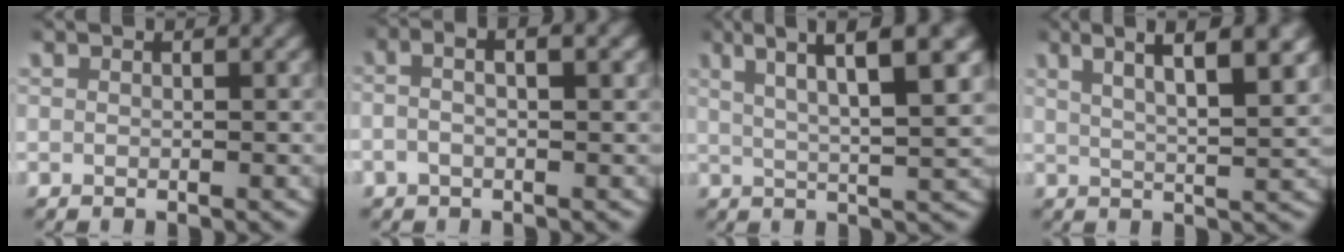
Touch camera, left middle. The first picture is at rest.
{"total": 2.6, "force": [0.0, 1.0, 2.4], "torque": [-0.046, 0.009, -0.002]}
{"total": 7.2, "force": [4.0, 1.0, 5.9], "torque": [-0.088, 0.015, 0.058]}
{"total": 6.6, "force": [4.0, 1.5, 5.1], "torque": [-0.065, 0.019, 0.059]}